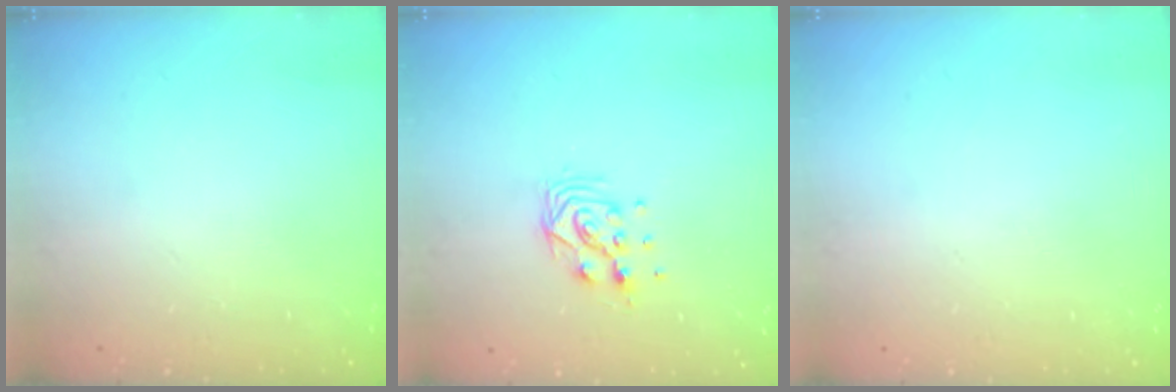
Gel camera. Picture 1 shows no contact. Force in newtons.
{"total": 8.8, "press": 8.8, "slide": 0.6}
{"total": 0.0}